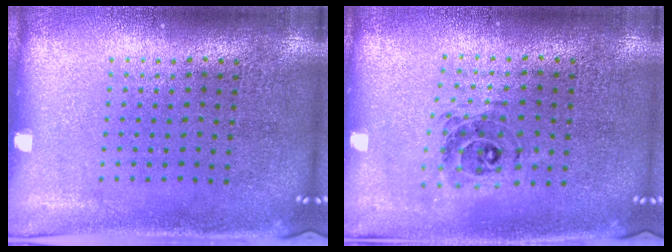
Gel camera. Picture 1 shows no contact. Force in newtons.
{"total": 0.8, "press": 0.8, "slide": 0.1}